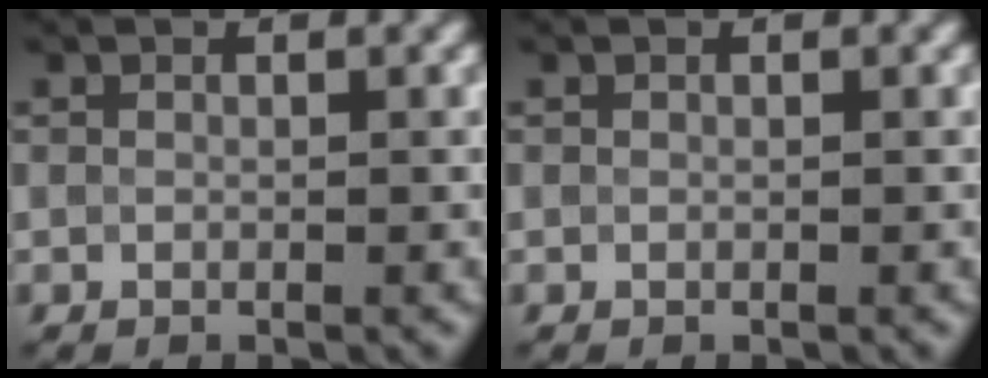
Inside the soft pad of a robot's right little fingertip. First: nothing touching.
{"total": 0.0}